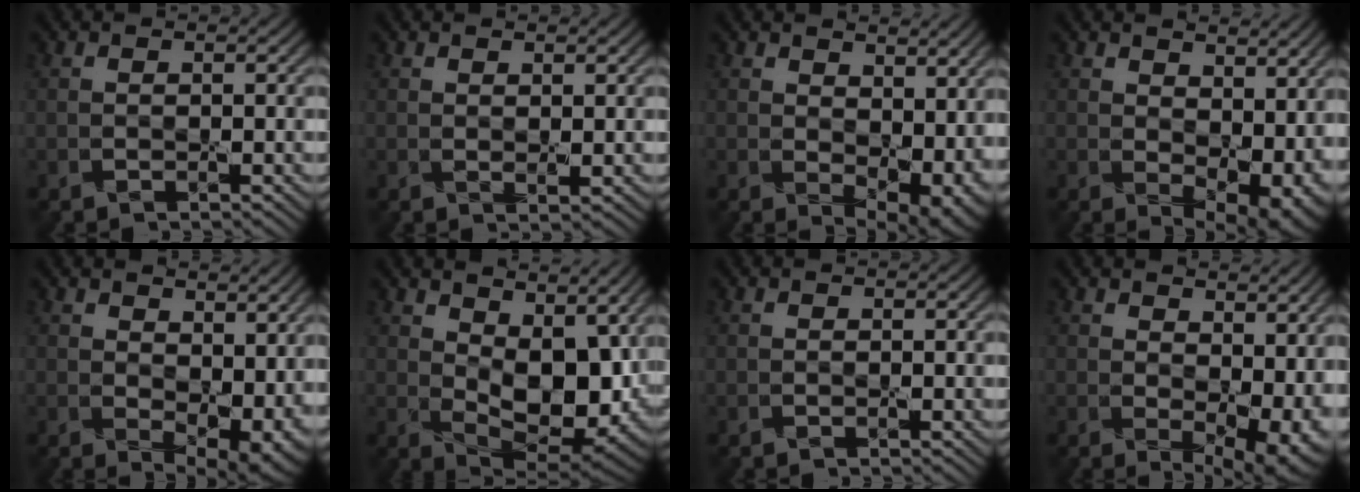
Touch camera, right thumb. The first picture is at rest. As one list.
[{"total": 1.0, "force": [0.7, 0.2, 0.7], "torque": [-0.016, -0.005, 0.015]}, {"total": 8.7, "force": [1.7, 5.4, 6.6], "torque": [-0.105, -0.027, 0.052]}, {"total": 9.7, "force": [1.7, 6.1, 7.4], "torque": [-0.114, -0.030, 0.056]}, {"total": 8.8, "force": [1.8, 5.4, 6.6], "torque": [-0.108, -0.029, 0.054]}, {"total": 12.8, "force": [3.3, 6.9, 10.2], "torque": [-0.174, -0.012, 0.069]}, {"total": 0.0}, {"total": 9.5, "force": [1.7, 5.8, 7.4], "torque": [-0.103, -0.025, 0.057]}]